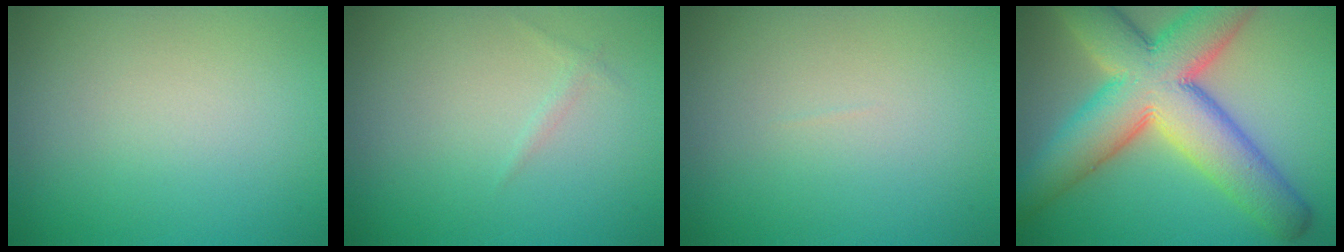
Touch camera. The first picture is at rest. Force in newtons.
{"total": 0.5, "press": 0.5, "slide": 0.1}
{"total": 0.0}
{"total": 12.7, "press": 12.7, "slide": 0.5}